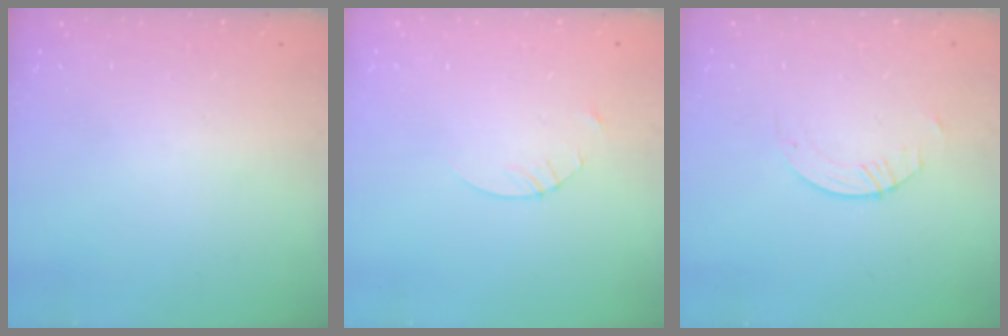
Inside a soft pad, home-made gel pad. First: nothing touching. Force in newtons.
{"total": 1.4, "press": 1.4, "slide": 0.2}
{"total": 0.8, "press": 0.8, "slide": 0.2}